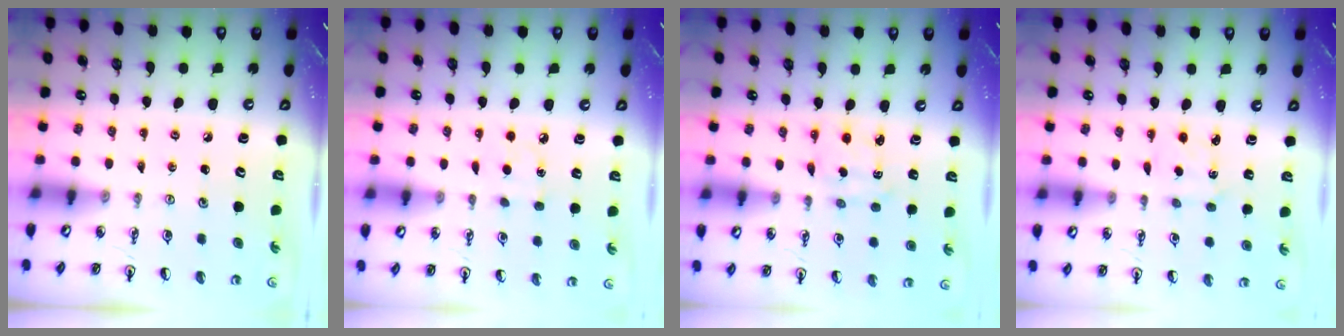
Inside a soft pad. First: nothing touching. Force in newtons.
{"total": 5.2, "press": 5.1, "slide": 0.6}
{"total": 2.0, "press": 1.9, "slide": 0.5}
{"total": 2.6, "press": 2.5, "slide": 0.3}